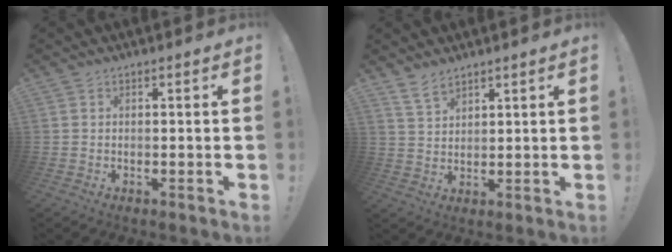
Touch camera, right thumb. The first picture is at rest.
{"total": 5.8, "force": [4.8, 2.5, 2.0], "torque": [-0.037, -0.026, 0.093]}